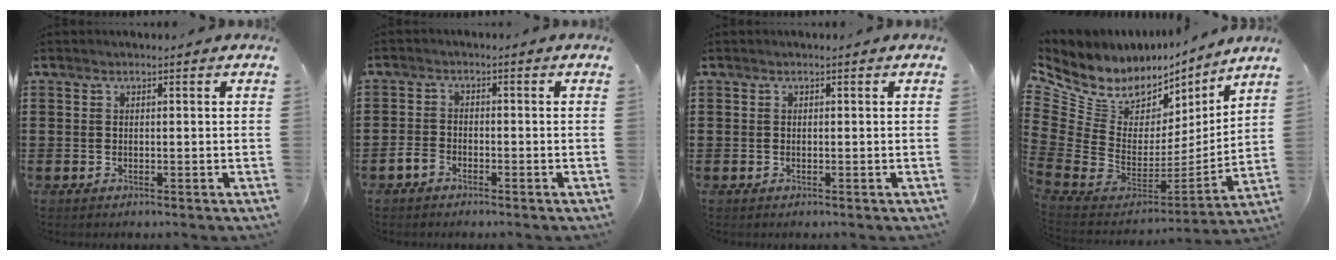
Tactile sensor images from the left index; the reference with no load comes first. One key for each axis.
{"total": 2.2, "fx": -1.8, "fy": 1.1, "fz": 0.7, "tx": -0.025, "ty": 0.005, "tz": -0.038}
{"total": 0.0}
{"total": 7.9, "fx": 5.4, "fy": 5.2, "fz": 2.6, "tx": -0.108, "ty": -0.056, "tz": 0.093}